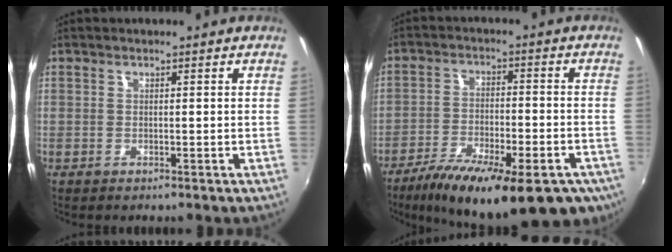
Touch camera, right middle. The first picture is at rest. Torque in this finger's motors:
{"motor_torque": [1.11, -1.03, 0.32, 0.19]}